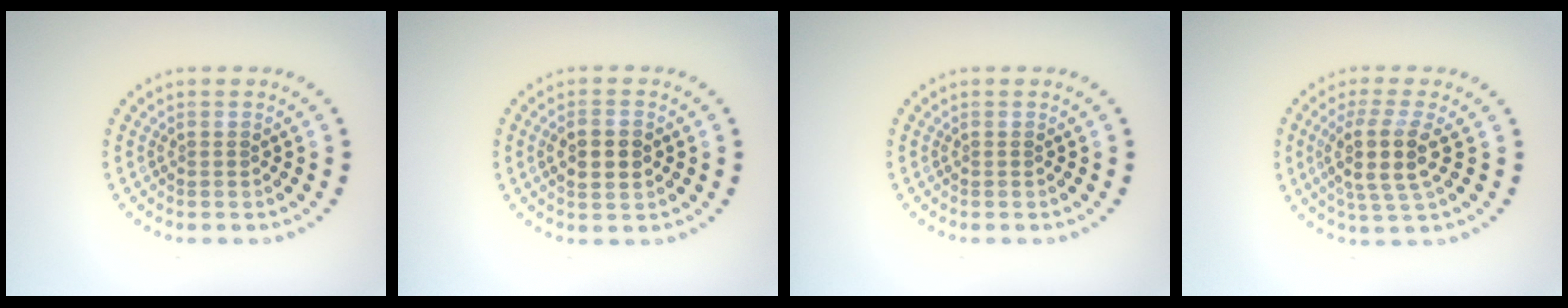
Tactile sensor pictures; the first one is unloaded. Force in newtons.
{"total": 2.8, "press": 2.8, "slide": 0.3}
{"total": 0.0}
{"total": 4.1, "press": 3.5, "slide": 2.2}